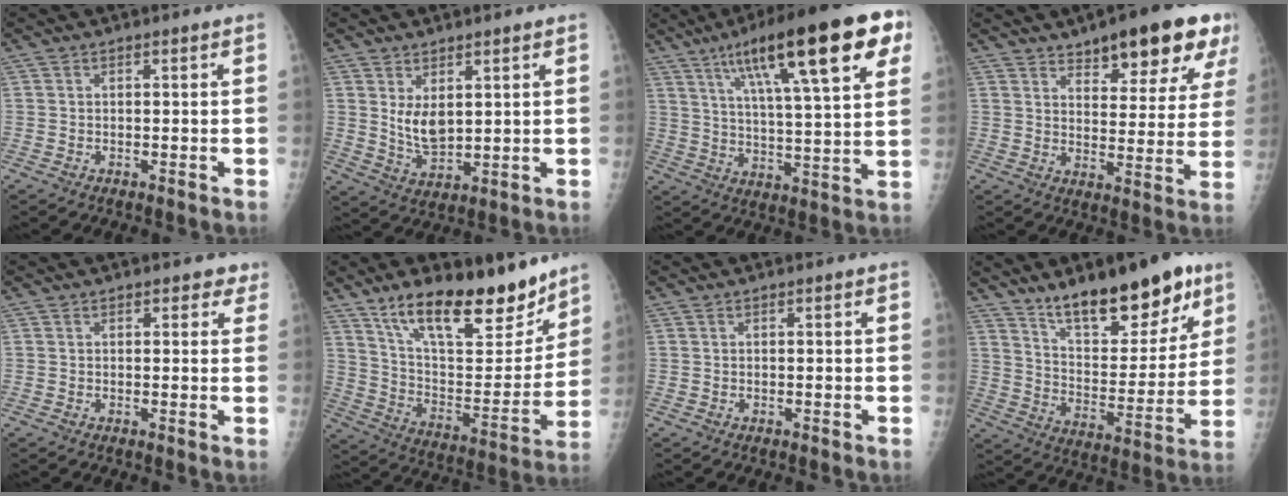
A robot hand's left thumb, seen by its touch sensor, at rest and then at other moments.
{"total": 6.1, "force": [2.1, 3.2, 4.7], "torque": [-0.073, -0.026, 0.050]}
{"total": 24.8, "force": [12.1, 5.6, 21.0], "torque": [-0.304, -0.005, 0.184]}
{"total": 17.2, "force": [11.0, 6.0, 11.8], "torque": [-0.122, -0.040, 0.150]}
{"total": 2.5, "force": [1.8, 1.5, 1.0], "torque": [0.019, -0.004, 0.013]}
{"total": 22.8, "force": [16.4, 8.3, 13.4], "torque": [-0.167, -0.084, 0.273]}
{"total": 0.0}
{"total": 20.2, "force": [13.6, 7.6, 12.8], "torque": [-0.143, -0.080, 0.223]}